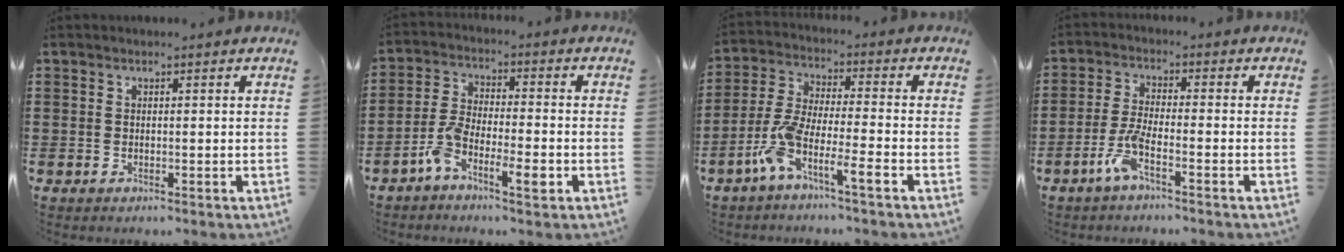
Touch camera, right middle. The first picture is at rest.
{"total": 6.3, "force": [-3.6, 1.8, 4.8], "torque": [-0.106, -0.002, -0.072]}
{"total": 7.2, "force": [-4.9, 0.5, 5.2], "torque": [-0.130, -0.016, -0.104]}
{"total": 5.0, "force": [-2.8, 0.8, 4.1], "torque": [-0.094, -0.005, -0.057]}